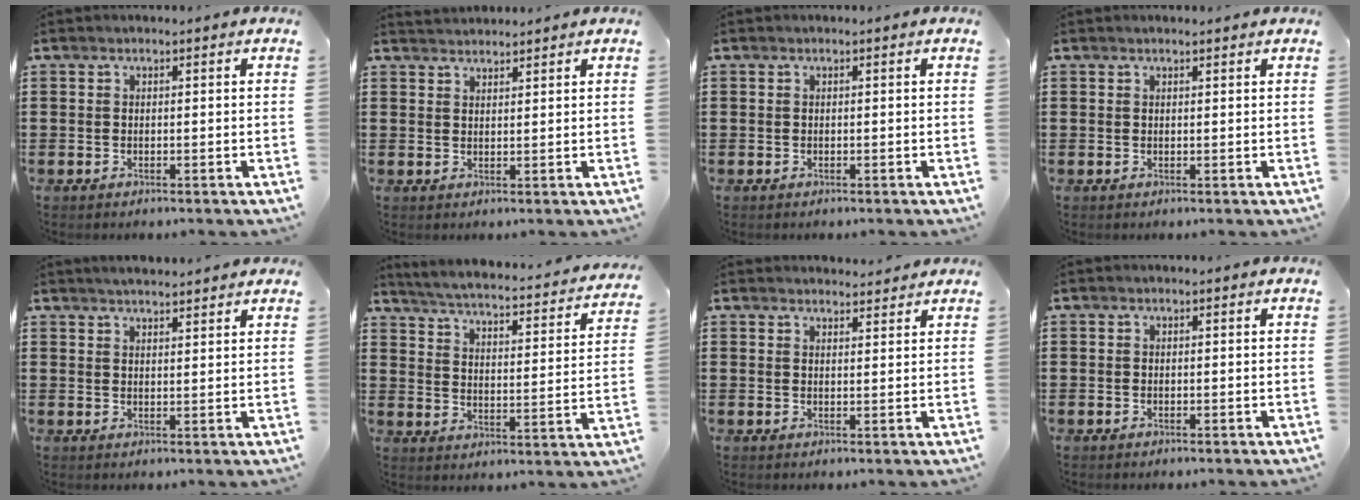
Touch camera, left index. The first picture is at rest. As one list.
[{"total": 1.8, "force": [1.8, 0.0, -0.1], "torque": [-0.001, 0.002, 0.036]}, {"total": 0.0}, {"total": 0.8, "force": [0.7, 0.1, 0.4], "torque": [-0.008, 0.001, 0.013]}, {"total": 2.4, "force": [2.4, -0.2, 0.4], "torque": [-0.013, -0.003, 0.045]}, {"total": 3.1, "force": [2.9, -0.3, 1.2], "torque": [-0.044, -0.031, 0.038]}, {"total": 2.4, "force": [2.4, 0.2, 0.0], "torque": [0.001, -0.007, 0.044]}, {"total": 0.0}]